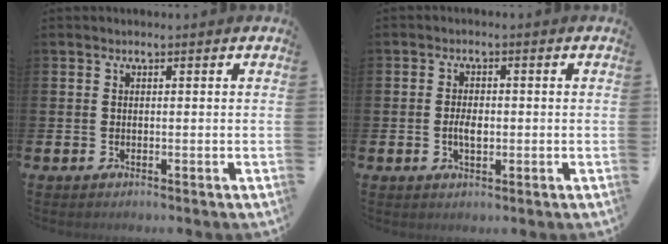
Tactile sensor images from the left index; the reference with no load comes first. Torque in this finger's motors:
{"motor_torque": [0.85, 0.19, 0.07, 0.10]}